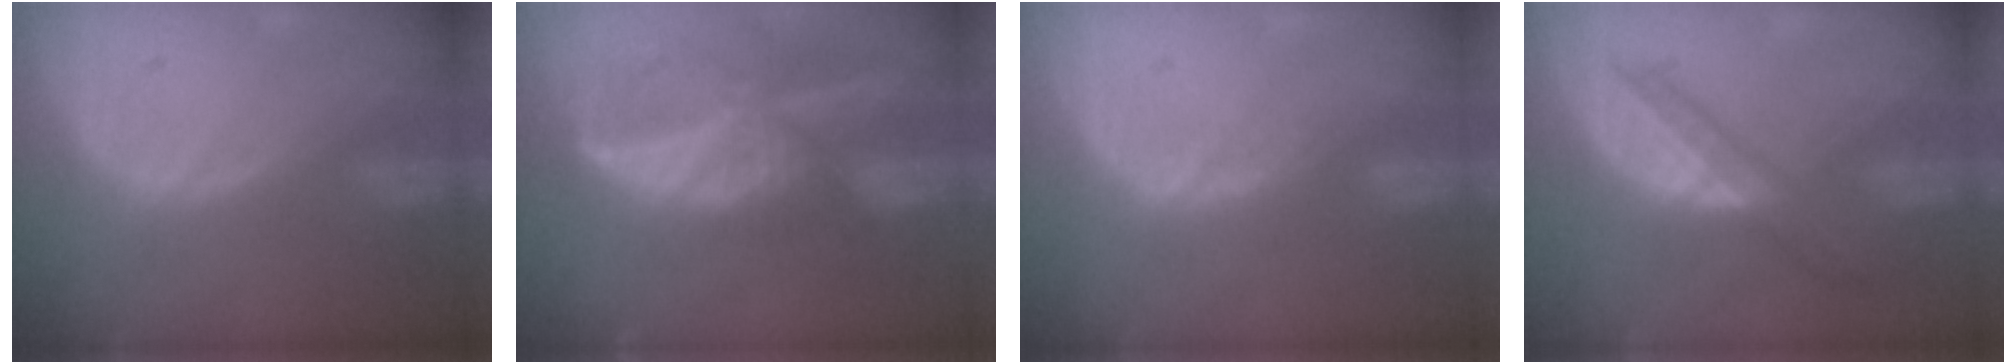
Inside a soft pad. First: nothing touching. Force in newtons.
{"total": 9.4, "press": 8.3, "slide": 4.6}
{"total": 1.7, "press": 1.4, "slide": 0.9}
{"total": 5.8, "press": 5.3, "slide": 2.3}